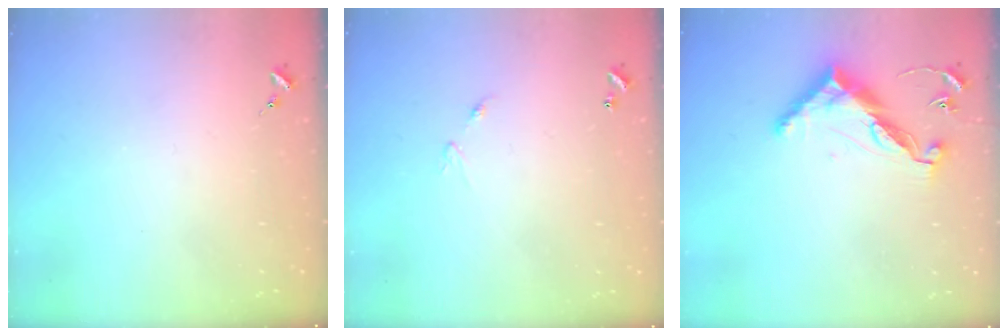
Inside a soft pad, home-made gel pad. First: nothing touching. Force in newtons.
{"total": 5.0, "press": 5.0, "slide": 0.5}
{"total": 11.6, "press": 11.6, "slide": 0.4}